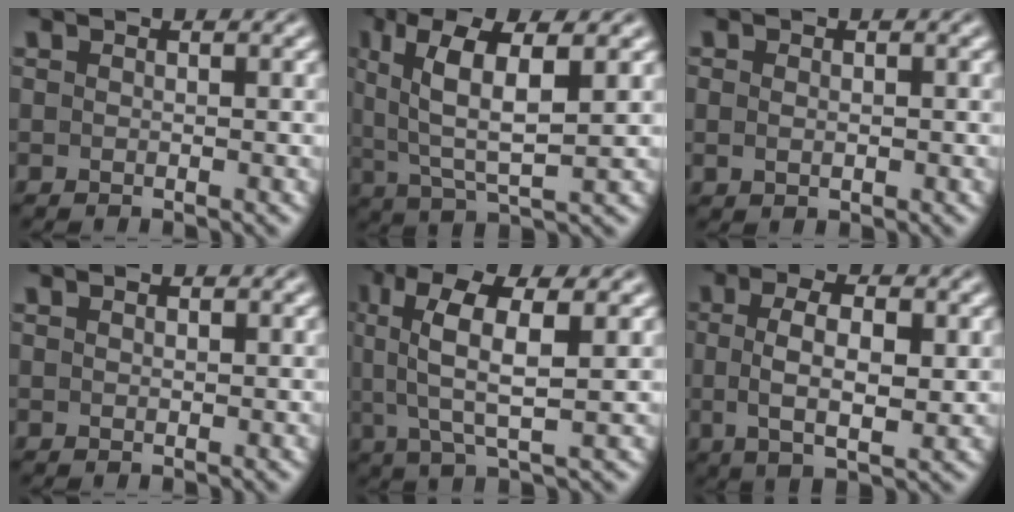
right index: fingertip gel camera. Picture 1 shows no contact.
{"total": 6.2, "force": [1.4, 2.2, 5.6], "torque": [-0.106, -0.007, 0.035]}
{"total": 0.8, "force": [0.0, 0.4, 0.7], "torque": [-0.018, -0.010, 0.009]}
{"total": 0.5, "force": [0.2, -0.4, 0.2], "torque": [0.003, -0.003, 0.008]}
{"total": 6.3, "force": [1.4, 2.1, 5.7], "torque": [-0.114, 0.001, 0.027]}
{"total": 5.3, "force": [0.5, 2.1, 4.8], "torque": [-0.086, -0.006, 0.011]}